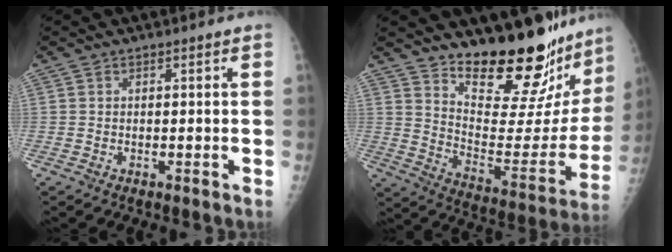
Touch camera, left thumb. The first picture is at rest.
{"total": 24.8, "force": [21.7, 5.8, 10.5], "torque": [-0.117, -0.180, 0.305]}